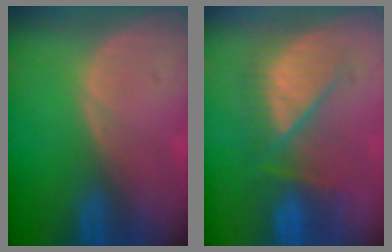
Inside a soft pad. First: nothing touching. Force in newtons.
{"total": 8.1, "press": 8.1, "slide": 0.0}